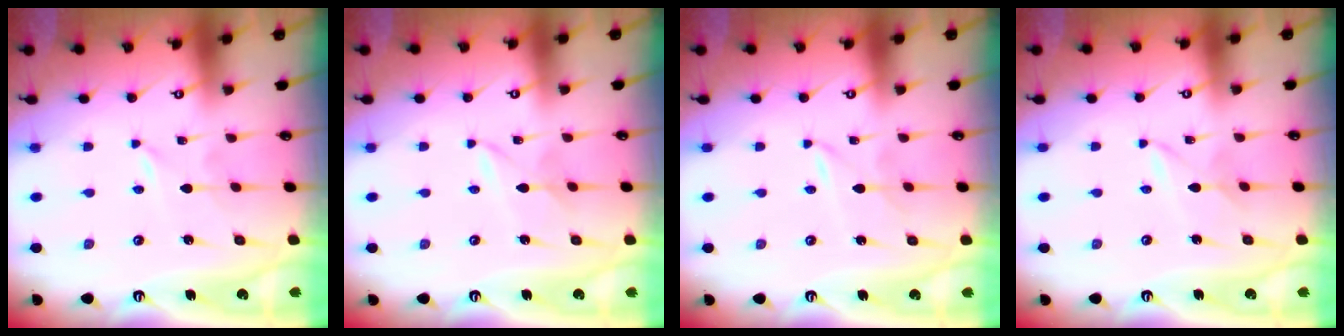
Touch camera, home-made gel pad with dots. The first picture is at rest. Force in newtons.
{"total": 2.4, "press": 2.3, "slide": 0.3}
{"total": 1.5, "press": 1.4, "slide": 0.2}
{"total": 1.8, "press": 1.7, "slide": 0.3}